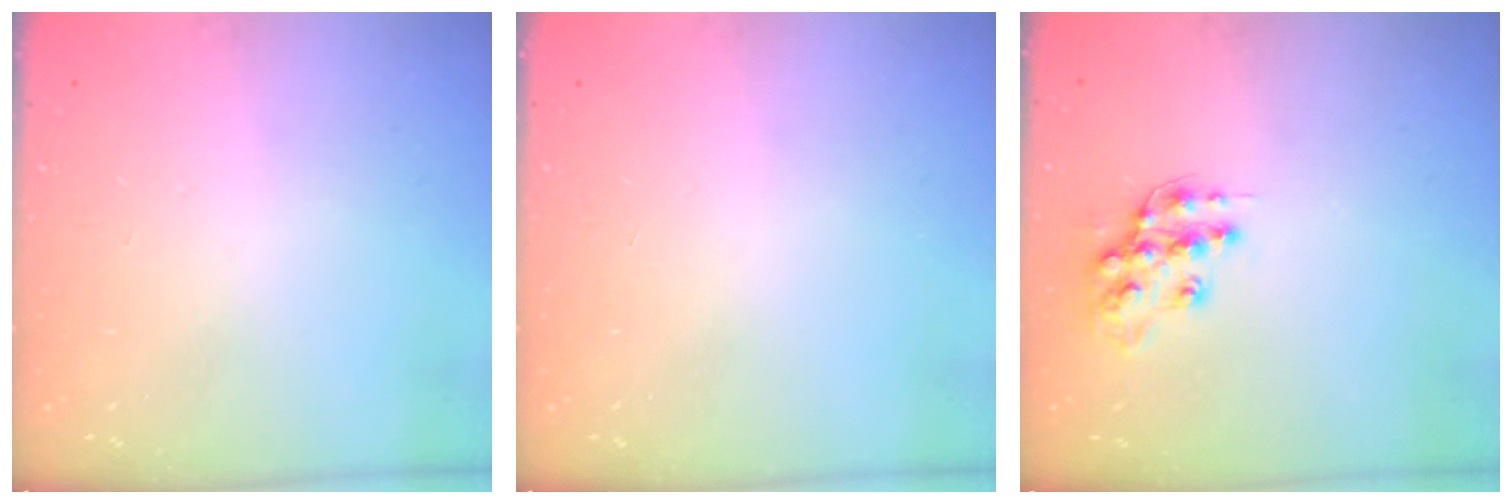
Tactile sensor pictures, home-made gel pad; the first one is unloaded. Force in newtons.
{"total": 0.0}
{"total": 12.8, "press": 12.8, "slide": 0.9}